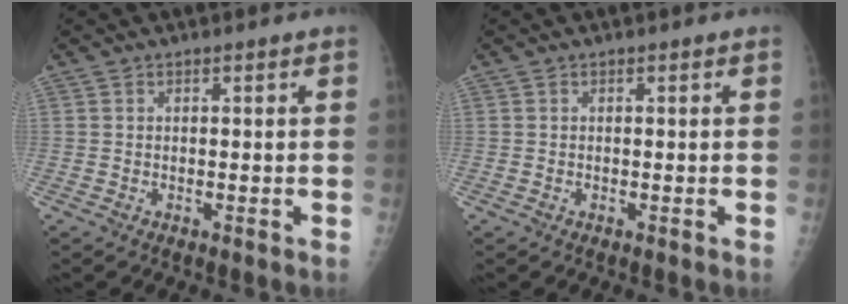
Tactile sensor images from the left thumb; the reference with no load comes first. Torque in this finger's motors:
{"motor_torque": [-0.29, 0.07, -0.07, -0.03, 0.00]}